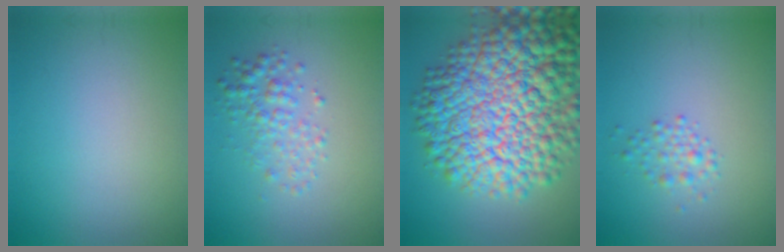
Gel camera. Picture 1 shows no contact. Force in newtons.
{"total": 2.6, "press": 2.6, "slide": 0.0}
{"total": 16.7, "press": 16.7, "slide": 0.5}
{"total": 1.7, "press": 1.7, "slide": 0.0}